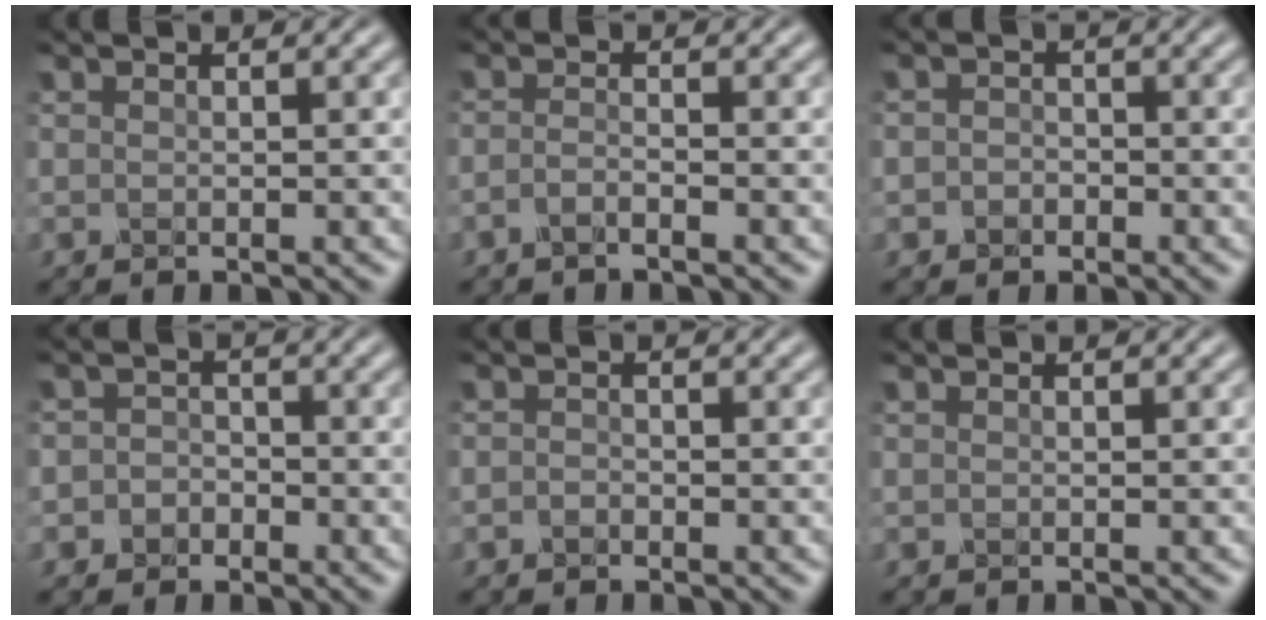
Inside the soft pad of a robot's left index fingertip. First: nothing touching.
{"total": 1.3, "force": [-0.9, 0.3, 0.9], "torque": [-0.019, 0.000, -0.021]}
{"total": 1.4, "force": [-0.5, 1.3, 0.5], "torque": [0.005, -0.001, -0.017]}
{"total": 2.5, "force": [-1.0, 2.2, 0.4], "torque": [0.022, 0.009, -0.038]}
{"total": 0.7, "force": [-0.4, 0.5, 0.3], "torque": [-0.004, -0.002, -0.009]}
{"total": 0.0}